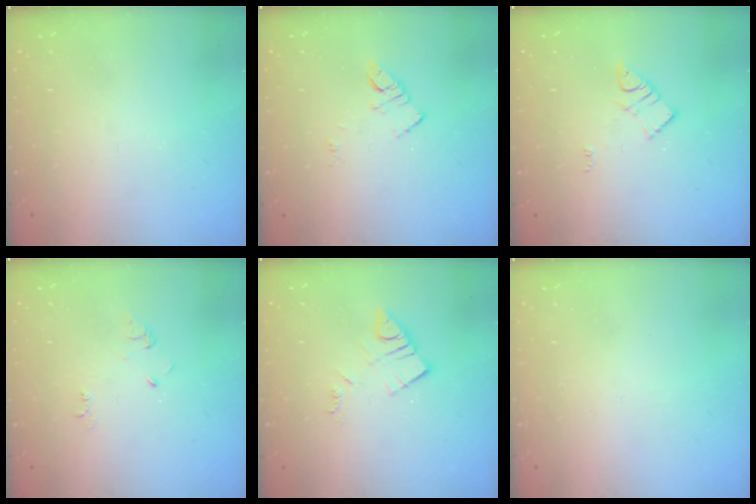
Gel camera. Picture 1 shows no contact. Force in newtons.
{"total": 4.4, "press": 4.4, "slide": 0.4}
{"total": 4.7, "press": 4.7, "slide": 0.1}
{"total": 4.5, "press": 4.5, "slide": 0.8}
{"total": 6.4, "press": 6.4, "slide": 0.4}
{"total": 1.7, "press": 1.7, "slide": 0.1}